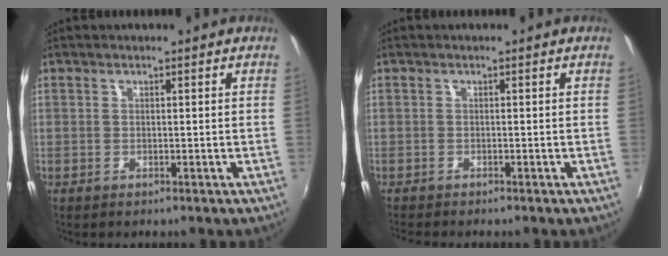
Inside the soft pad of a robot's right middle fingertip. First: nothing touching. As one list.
[{"total": 1.9, "force": [-1.8, 0.2, 0.5], "torque": [-0.014, -0.015, -0.033]}]